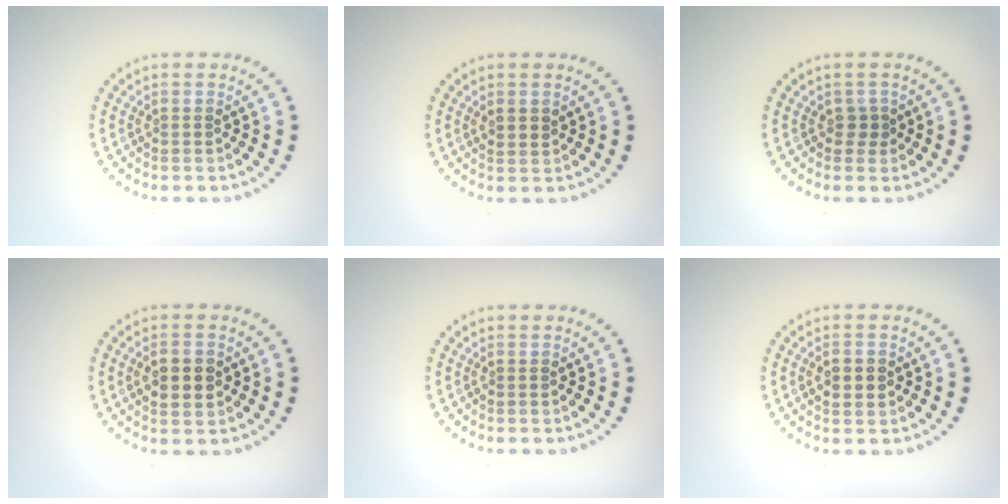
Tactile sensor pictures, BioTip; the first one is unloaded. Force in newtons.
{"total": 1.3, "press": 1.2, "slide": 0.7}
{"total": 1.1, "press": 0.8, "slide": 0.7}
{"total": 3.1, "press": 3.1, "slide": 0.1}
{"total": 0.0}
{"total": 2.7, "press": 2.7, "slide": 0.0}